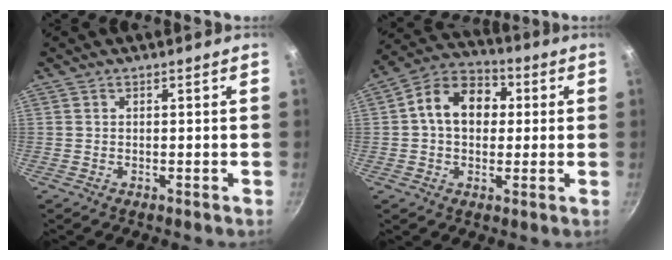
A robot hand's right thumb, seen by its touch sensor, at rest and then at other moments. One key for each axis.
{"total": 12.2, "fx": 1.5, "fy": 9.1, "fz": 8.0, "tx": -0.092, "ty": 0.026, "tz": 0.003}